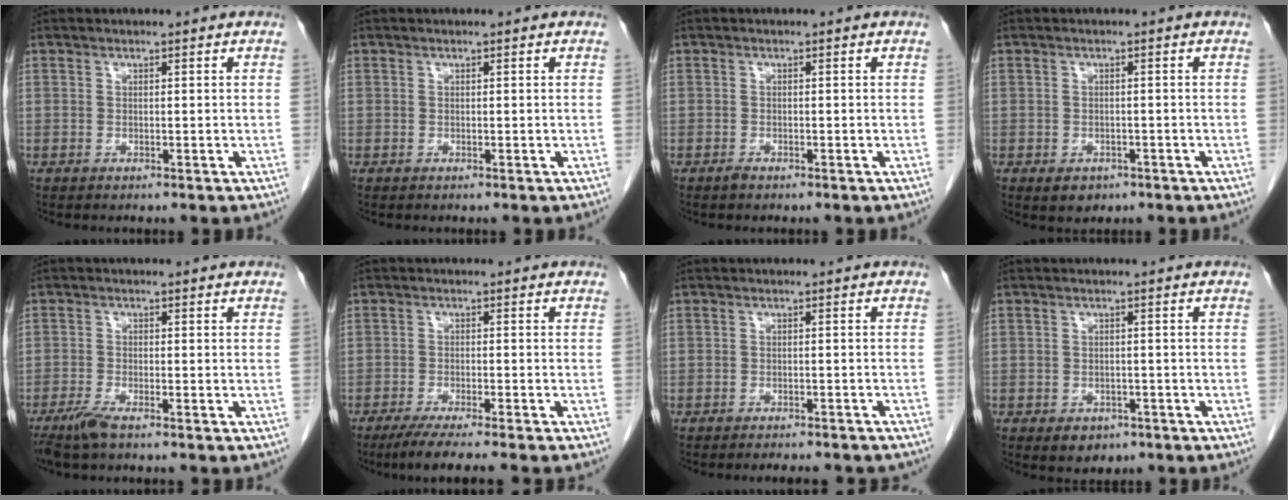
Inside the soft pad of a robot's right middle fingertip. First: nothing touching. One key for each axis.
{"total": 0.0}
{"total": 0.6, "fx": -0.5, "fy": 0.1, "fz": 0.3, "tx": -0.009, "ty": -0.001, "tz": -0.009}
{"total": 2.6, "fx": -1.5, "fy": 1.8, "fz": 1.1, "tx": -0.013, "ty": 0.001, "tz": -0.010}
{"total": 3.3, "fx": -2.5, "fy": 0.3, "fz": 2.2, "tx": -0.051, "ty": -0.009, "tz": -0.051}
{"total": 7.4, "fx": -6.1, "fy": -0.8, "fz": 4.2, "tx": -0.056, "ty": -0.021, "tz": -0.097}
{"total": 7.5, "fx": -6.8, "fy": 1.6, "fz": 2.7, "tx": -0.030, "ty": -0.005, "tz": -0.077}
{"total": 3.1, "fx": -1.9, "fy": 2.2, "fz": 1.2, "tx": -0.014, "ty": 0.004, "tz": -0.017}